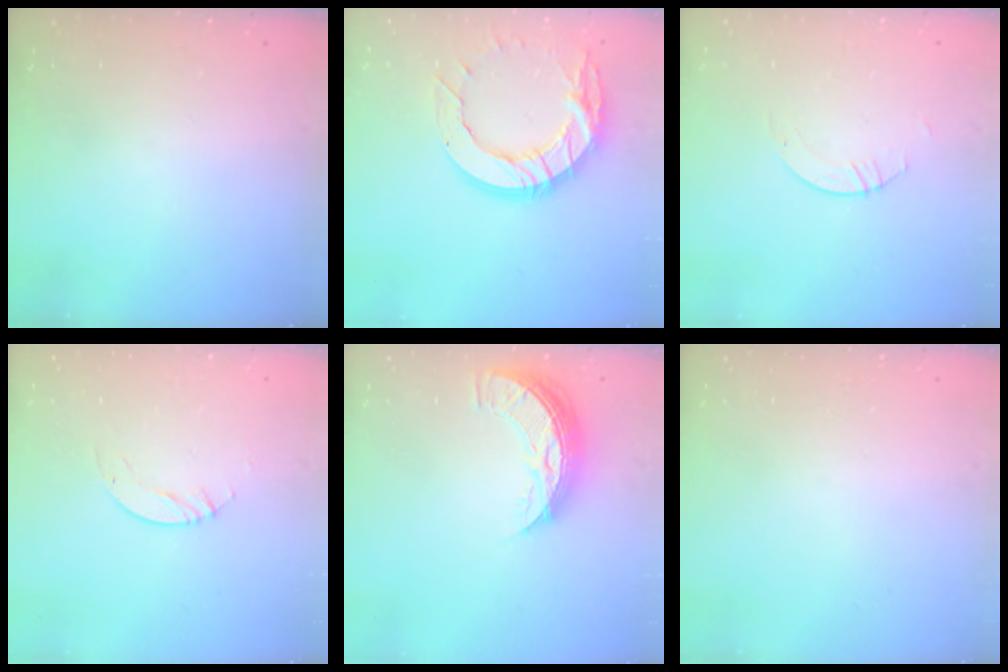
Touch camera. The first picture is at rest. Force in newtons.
{"total": 15.9, "press": 15.9, "slide": 1.3}
{"total": 1.1, "press": 1.1, "slide": 0.1}
{"total": 3.1, "press": 3.1, "slide": 0.3}
{"total": 9.8, "press": 9.8, "slide": 0.7}
{"total": 0.0}